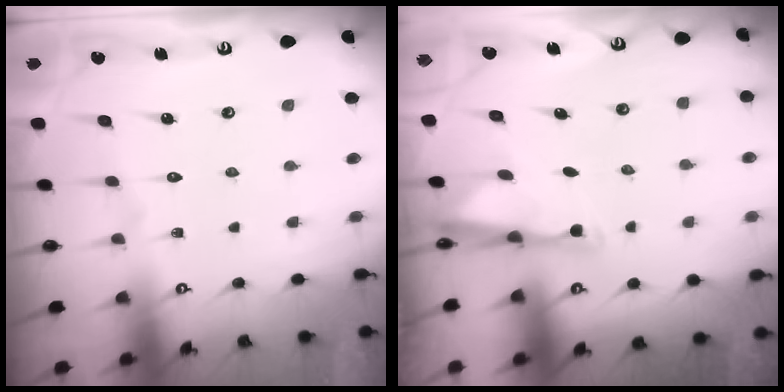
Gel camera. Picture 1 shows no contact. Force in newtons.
{"total": 3.0, "press": 2.9, "slide": 0.5}